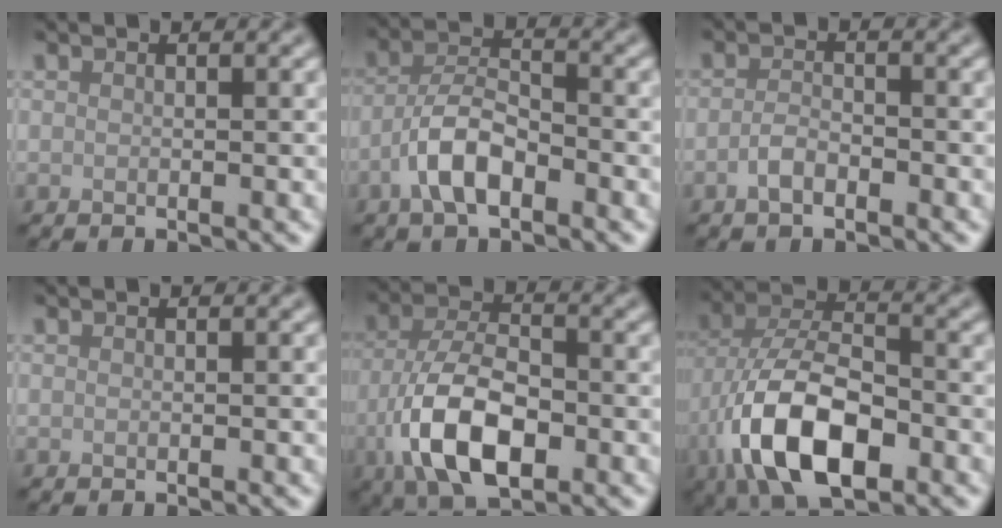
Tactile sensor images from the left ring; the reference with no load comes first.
{"total": 4.5, "force": [-2.4, 1.8, 3.3], "torque": [-0.061, 0.011, -0.053]}
{"total": 1.7, "force": [-1.0, 0.7, 1.2], "torque": [-0.027, 0.002, -0.023]}
{"total": 0.0}
{"total": 9.0, "force": [-3.4, 4.4, 7.1], "torque": [-0.144, -0.004, -0.072]}
{"total": 10.9, "force": [-4.4, 5.3, 8.4], "torque": [-0.167, -0.003, -0.088]}